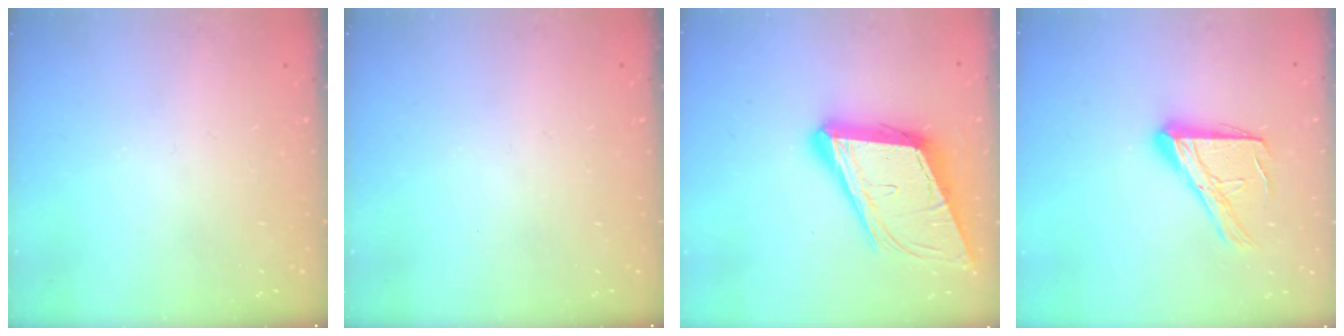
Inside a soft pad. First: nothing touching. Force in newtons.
{"total": 0.0}
{"total": 18.1, "press": 17.5, "slide": 4.3}
{"total": 14.7, "press": 14.7, "slide": 1.1}